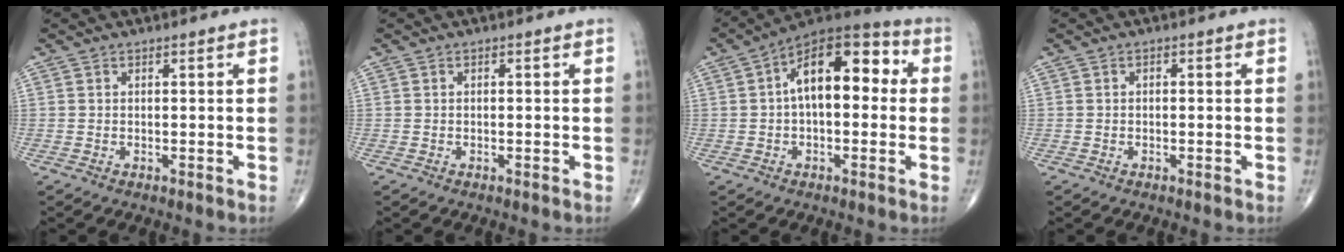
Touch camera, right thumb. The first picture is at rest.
{"total": 0.0}
{"total": 15.5, "force": [2.0, 8.3, 13.0], "torque": [-0.174, 0.044, 0.019]}
{"total": 0.5, "force": [-0.1, 0.4, 0.4], "torque": [-0.002, 0.002, -0.006]}